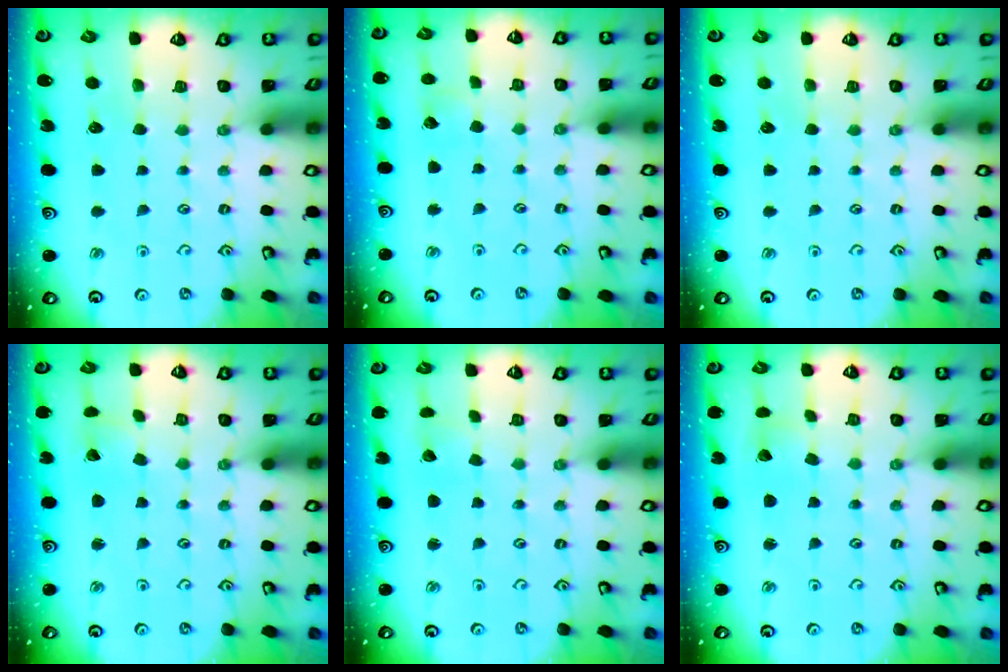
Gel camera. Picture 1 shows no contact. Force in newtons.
{"total": 2.2, "press": 2.2, "slide": 0.2}
{"total": 0.0}
{"total": 1.5, "press": 1.5, "slide": 0.2}
{"total": 1.2, "press": 1.2, "slide": 0.1}
{"total": 1.8, "press": 1.8, "slide": 0.1}